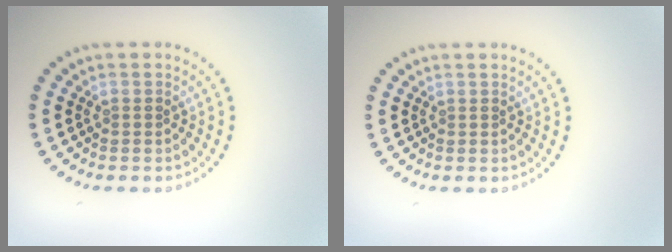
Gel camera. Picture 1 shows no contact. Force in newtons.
{"total": 0.0}